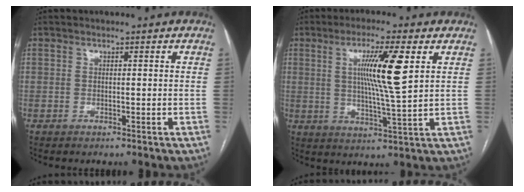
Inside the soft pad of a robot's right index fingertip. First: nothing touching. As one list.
[{"total": 10.3, "force": [3.0, -0.3, 9.8], "torque": [-0.174, -0.006, 0.050]}]